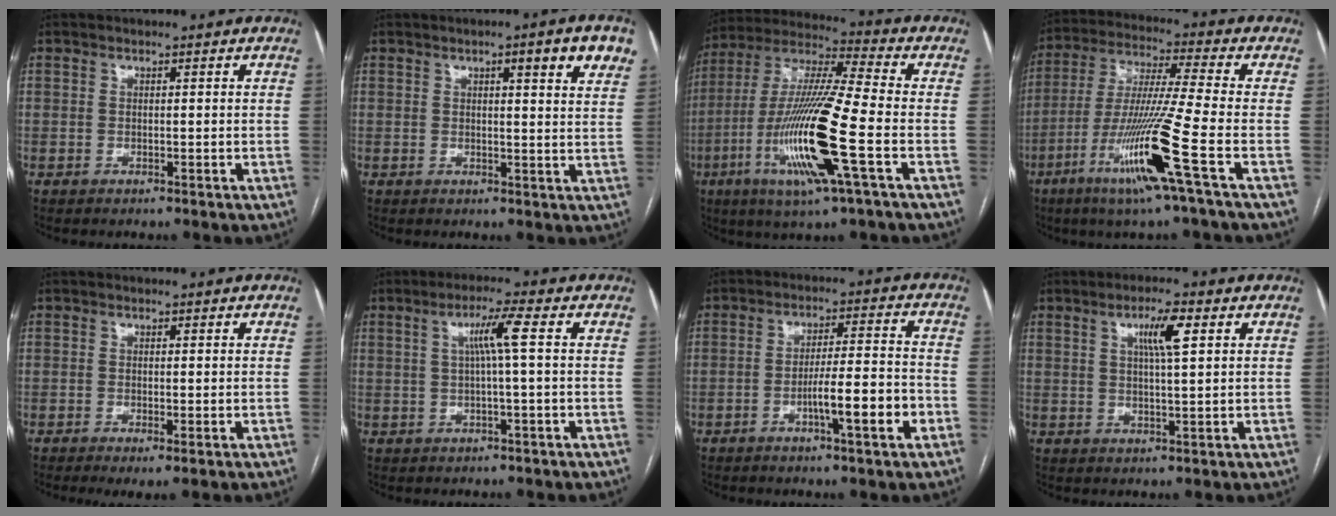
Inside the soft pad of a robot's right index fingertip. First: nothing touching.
{"total": 7.2, "force": [3.8, 0.4, 6.1], "torque": [-0.076, 0.000, 0.039]}
{"total": 18.3, "force": [-5.7, 0.4, 17.4], "torque": [-0.357, -0.017, -0.109]}
{"total": 15.2, "force": [-6.2, -2.1, 13.7], "torque": [-0.276, -0.025, -0.120]}
{"total": 2.4, "force": [-0.9, 0.4, 2.2], "torque": [-0.033, -0.008, -0.012]}
{"total": 4.9, "force": [0.9, -0.8, 4.7], "torque": [-0.087, 0.008, 0.019]}
{"total": 8.7, "force": [-3.4, 0.3, 8.0], "torque": [-0.124, 0.008, -0.051]}
{"total": 5.3, "force": [2.1, 0.4, 4.9], "torque": [-0.086, 0.003, 0.035]}